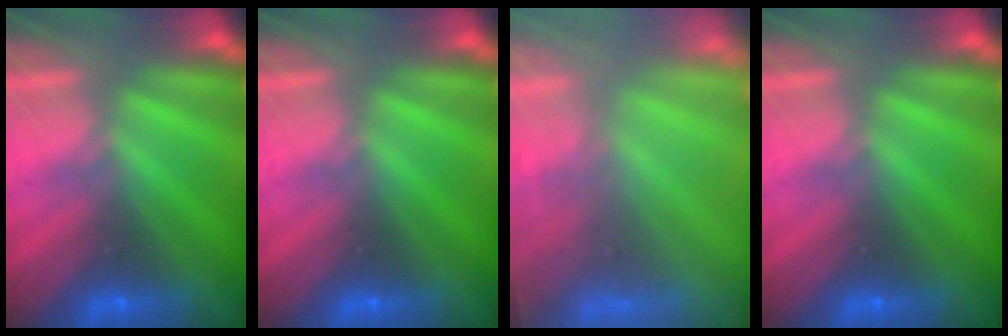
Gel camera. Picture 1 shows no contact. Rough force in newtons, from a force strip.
{"total": 0.0}
{"total": 7.2}
{"total": 0.0}